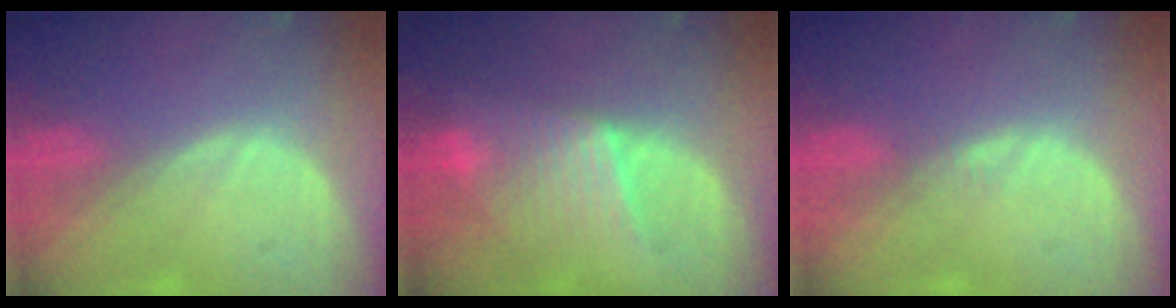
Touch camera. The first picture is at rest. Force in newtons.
{"total": 6.4, "press": 6.3, "slide": 0.7}
{"total": 0.8, "press": 0.8, "slide": 0.1}